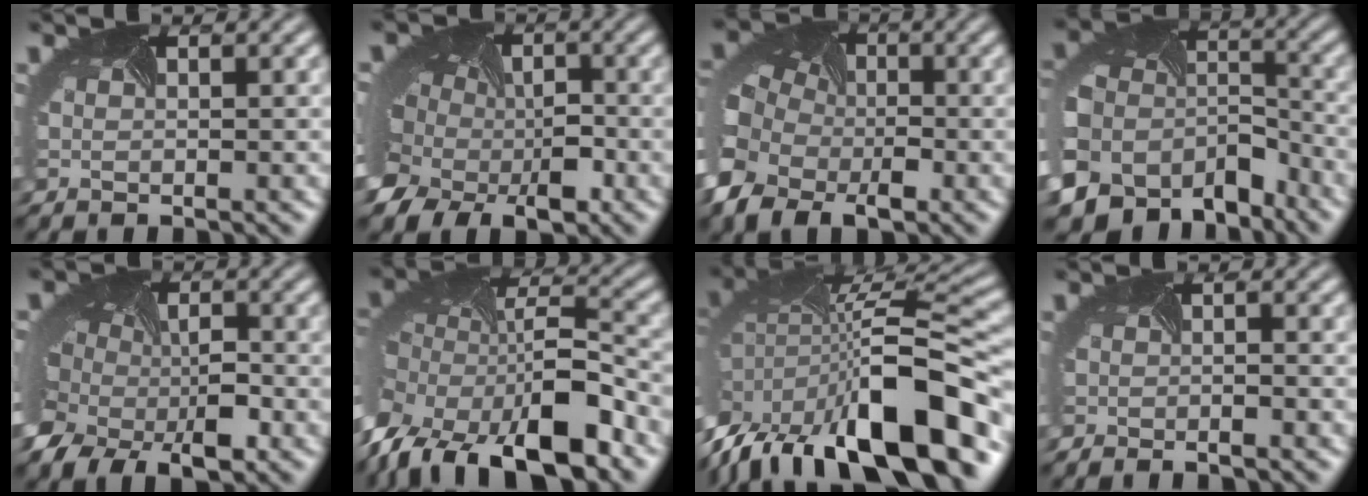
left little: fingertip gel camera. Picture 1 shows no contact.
{"total": 10.6, "force": [-2.4, 8.6, 5.7], "torque": [-0.118, -0.029, -0.058]}
{"total": 10.5, "force": [-4.0, 8.0, 5.6], "torque": [-0.123, -0.036, -0.082]}
{"total": 13.7, "force": [-8.2, 9.7, 5.1], "torque": [-0.131, -0.034, -0.114]}
{"total": 9.1, "force": [-2.4, 6.7, 5.7], "torque": [-0.096, -0.026, -0.034]}
{"total": 14.8, "force": [-7.9, 8.1, 9.5], "torque": [-0.196, -0.022, -0.124]}
{"total": 17.1, "force": [-7.3, 7.9, 13.3], "torque": [-0.233, -0.020, -0.108]}
{"total": 1.6, "force": [-1.5, 0.0, 0.6], "torque": [-0.008, -0.018, -0.020]}